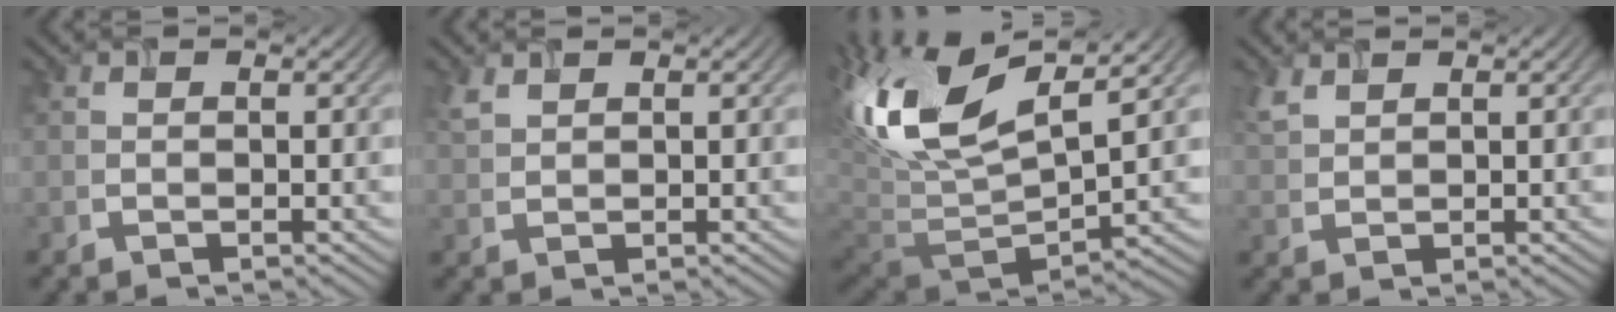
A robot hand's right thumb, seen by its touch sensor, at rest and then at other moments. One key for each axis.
{"total": 1.7, "fx": 1.3, "fy": 0.6, "fz": 0.8, "tx": -0.029, "ty": 0.002, "tz": 0.032}
{"total": 15.9, "fx": 6.4, "fy": 7.3, "fz": 12.5, "tx": -0.296, "ty": 0.020, "tz": 0.109}
{"total": 2.2, "fx": 1.7, "fy": 0.9, "fz": 1.1, "tx": -0.037, "ty": 0.003, "tz": 0.043}